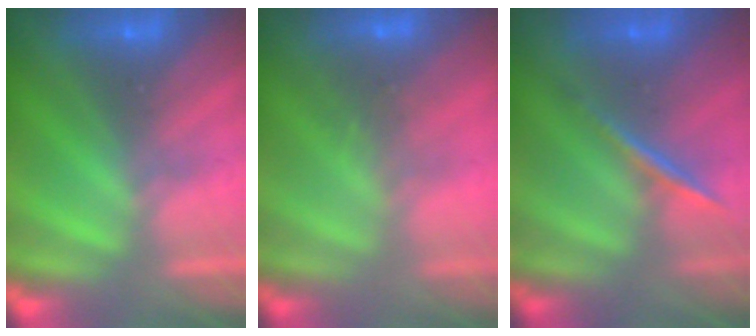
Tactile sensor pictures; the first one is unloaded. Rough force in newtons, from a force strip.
{"total": 2.7}
{"total": 2.0}